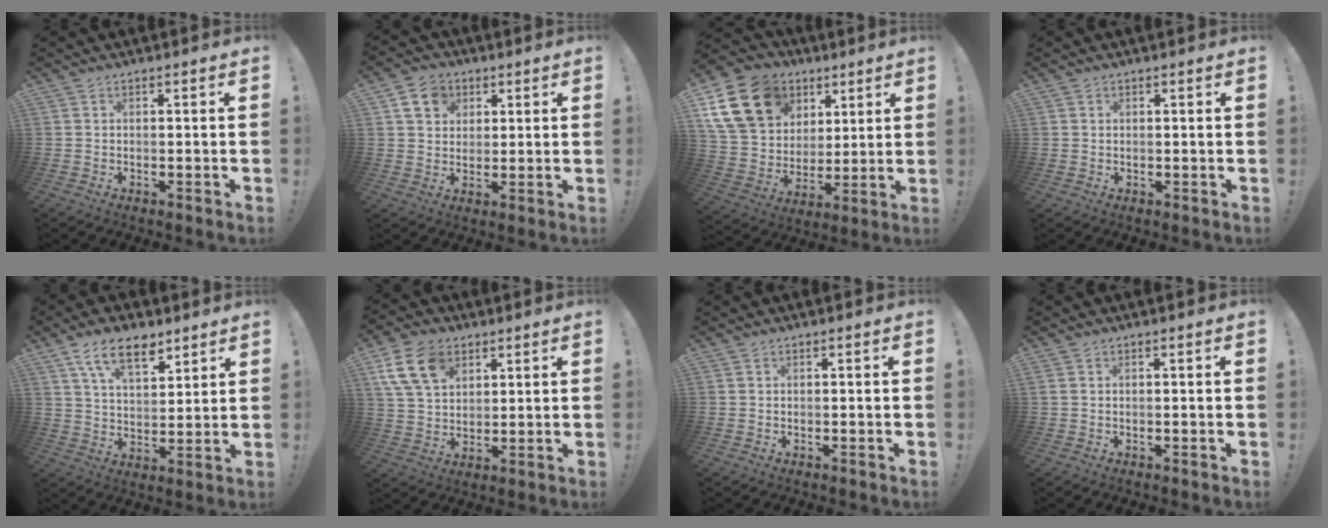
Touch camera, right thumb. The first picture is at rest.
{"total": 8.6, "force": [3.9, 6.9, 3.2], "torque": [-0.046, -0.011, 0.078]}
{"total": 20.6, "force": [9.2, 15.9, 9.5], "torque": [-0.169, -0.031, 0.198]}
{"total": 1.8, "force": [0.9, 1.6, -0.1], "torque": [0.007, -0.008, 0.014]}
{"total": 12.2, "force": [7.8, 5.6, 7.5], "torque": [-0.127, -0.030, 0.143]}
{"total": 13.5, "force": [6.7, 9.2, 7.2], "torque": [-0.135, -0.019, 0.132]}
{"total": 0.0}
{"total": 0.8, "force": [0.3, 0.5, 0.5], "torque": [-0.013, 0.003, 0.006]}